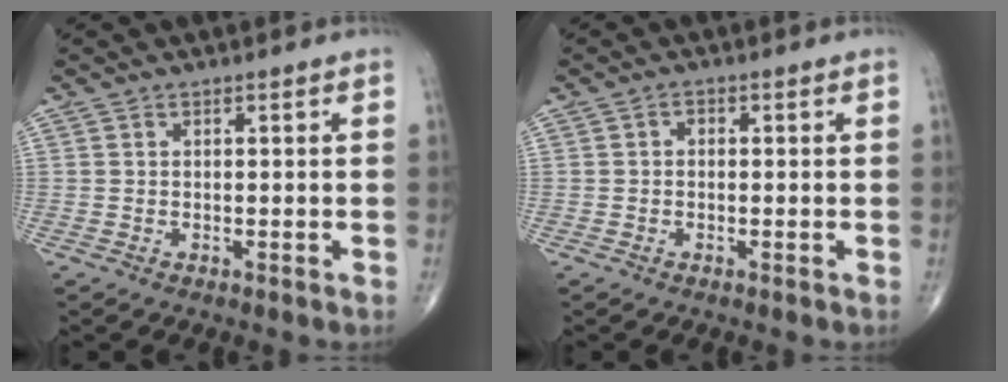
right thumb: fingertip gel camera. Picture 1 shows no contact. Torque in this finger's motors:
{"motor_torque": [-0.30, 0.07, 0.12, 0.10, -0.01]}